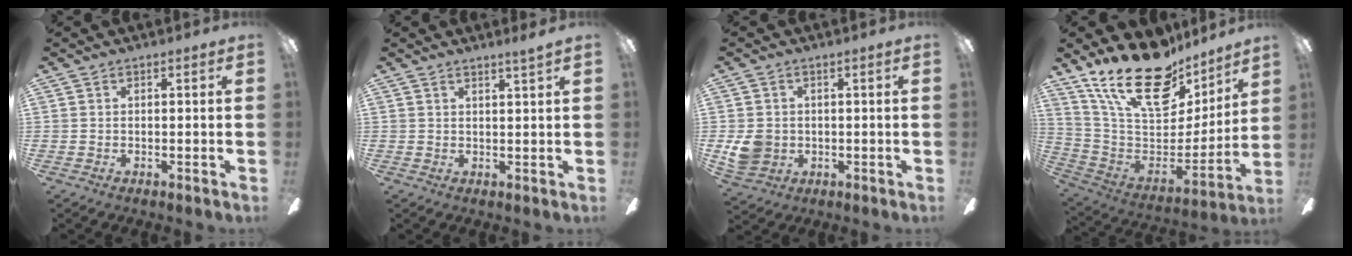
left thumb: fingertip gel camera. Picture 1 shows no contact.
{"total": 2.1, "force": [1.9, -0.6, 0.6], "torque": [-0.015, -0.013, 0.035]}
{"total": 5.5, "force": [0.2, 5.1, 2.2], "torque": [-0.041, 0.004, 0.007]}
{"total": 25.3, "force": [17.3, 11.9, 14.1], "torque": [-0.246, -0.110, 0.311]}